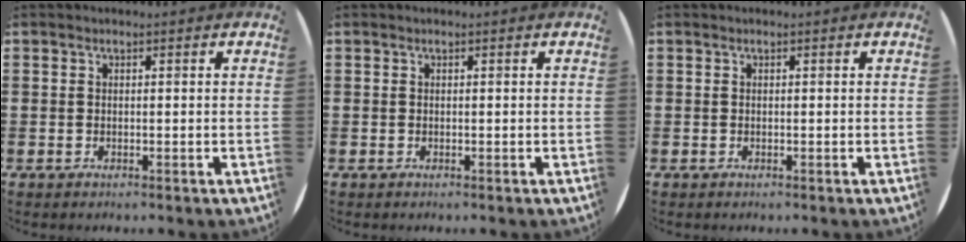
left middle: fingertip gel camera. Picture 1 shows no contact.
{"total": 0.0}
{"total": 0.0}